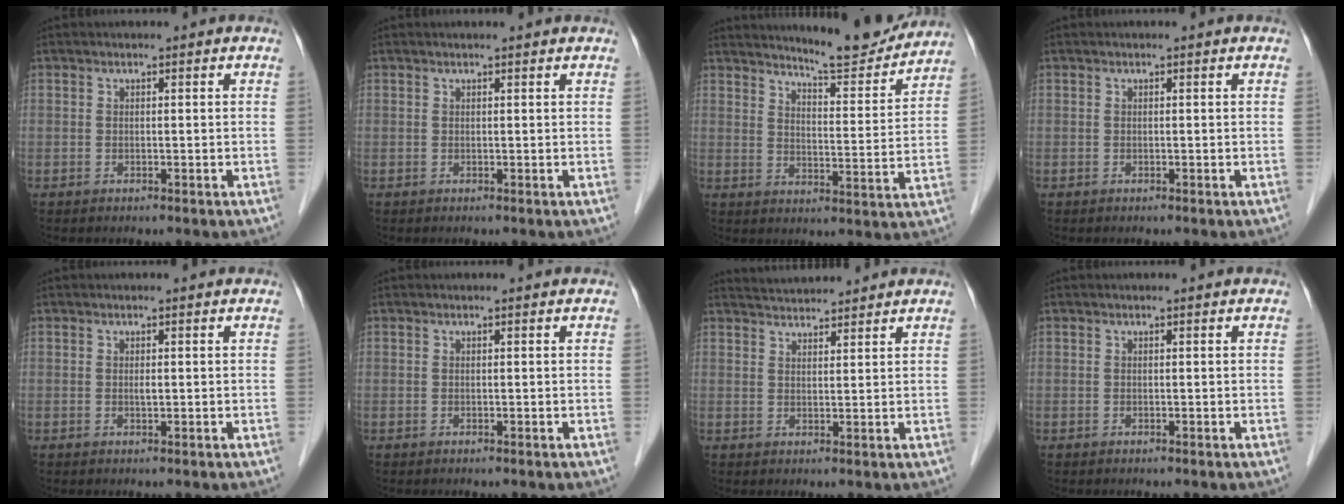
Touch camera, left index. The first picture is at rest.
{"total": 1.8, "force": [1.7, 0.0, 0.6], "torque": [-0.011, 0.012, 0.020]}
{"total": 11.6, "force": [11.2, 0.5, 3.1], "torque": [-0.045, -0.020, 0.151]}
{"total": 0.0}
{"total": 0.7, "force": [0.0, 0.2, 0.7], "torque": [-0.011, -0.001, 0.000]}
{"total": 0.0}
{"total": 4.9, "force": [4.9, 0.3, 0.7], "torque": [-0.019, 0.030, 0.079]}
{"total": 0.0}